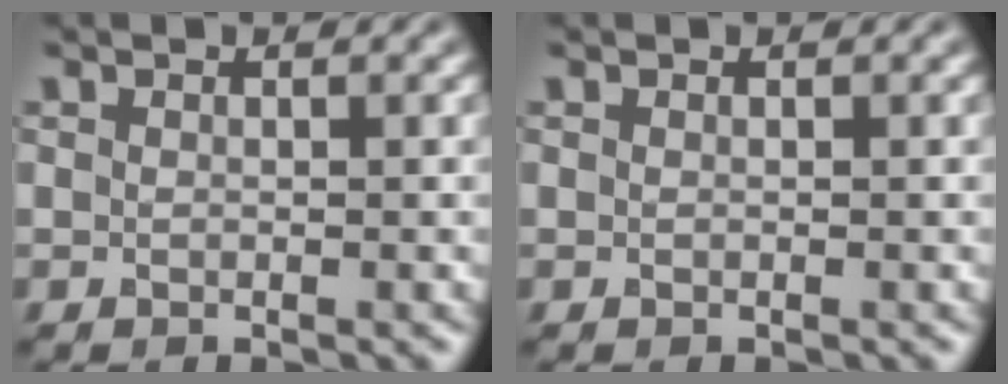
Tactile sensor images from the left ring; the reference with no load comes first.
{"total": 0.0}